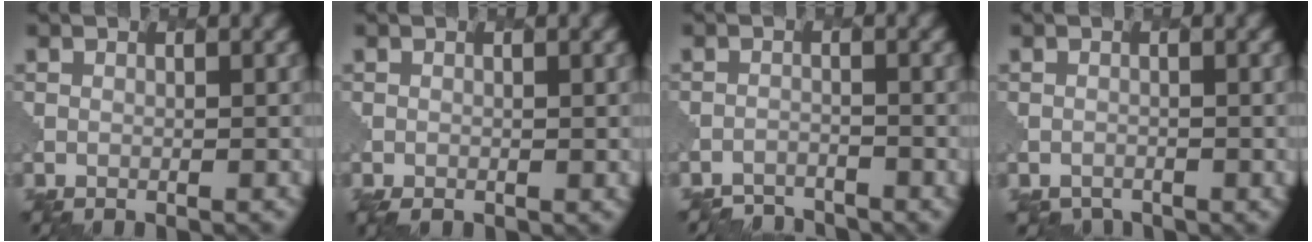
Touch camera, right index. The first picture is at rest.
{"total": 2.3, "force": [-1.0, 1.4, 1.5], "torque": [-0.021, -0.005, -0.009]}
{"total": 2.8, "force": [-2.7, 0.4, -0.4], "torque": [0.010, -0.003, -0.048]}
{"total": 2.0, "force": [-1.7, 1.0, -0.4], "torque": [0.004, 0.000, -0.022]}